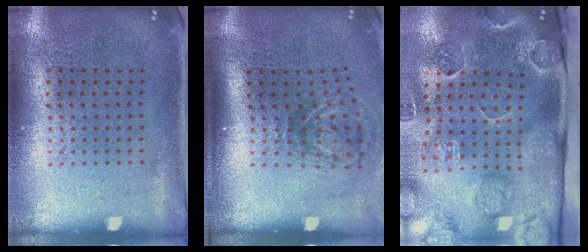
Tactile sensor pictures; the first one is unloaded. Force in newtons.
{"total": 2.0, "press": 1.3, "slide": 1.6}
{"total": 3.7, "press": 3.3, "slide": 1.7}